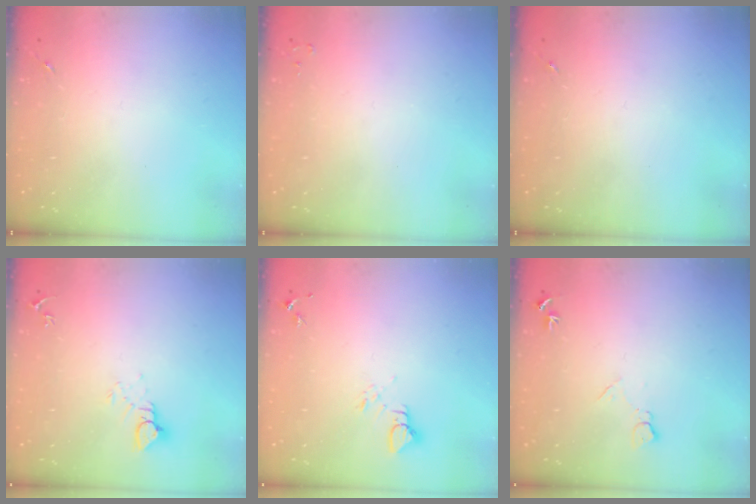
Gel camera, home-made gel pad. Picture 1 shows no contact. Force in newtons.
{"total": 2.0, "press": 2.0, "slide": 0.3}
{"total": 0.0}
{"total": 4.2, "press": 4.2, "slide": 0.4}
{"total": 3.4, "press": 3.4, "slide": 0.2}
{"total": 7.4, "press": 7.3, "slide": 0.9}